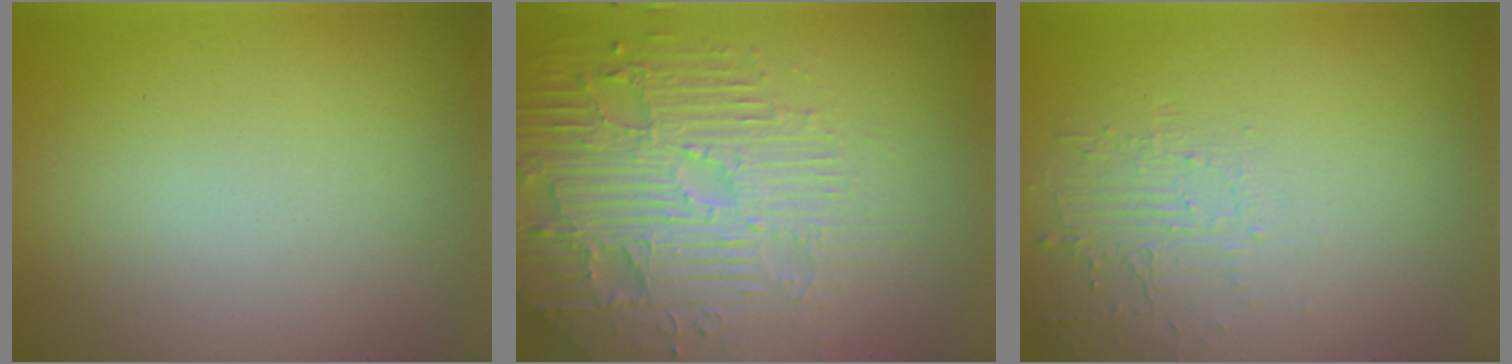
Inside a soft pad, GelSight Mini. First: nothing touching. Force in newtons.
{"total": 6.9, "press": 5.3, "slide": 4.4}
{"total": 1.6, "press": 0.3, "slide": 1.6}